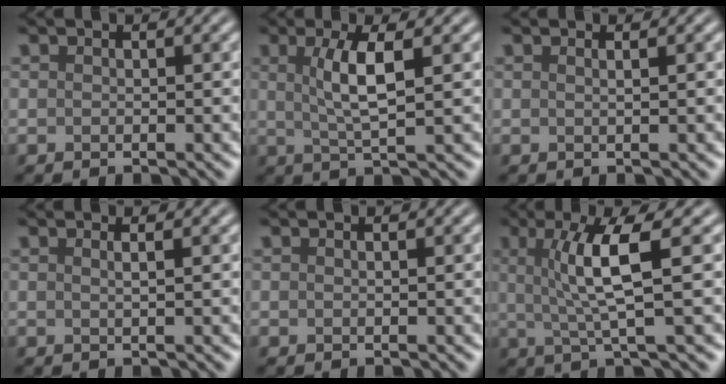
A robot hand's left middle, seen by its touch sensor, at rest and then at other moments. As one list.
[{"total": 4.1, "force": [0.9, 0.8, 3.9], "torque": [-0.076, -0.001, 0.019]}, {"total": 1.1, "force": [0.5, 0.5, 0.9], "torque": [-0.002, -0.001, -0.006]}, {"total": 1.5, "force": [0.6, 0.7, 1.2], "torque": [-0.005, 0.000, -0.007]}, {"total": 0.0}, {"total": 5.5, "force": [0.9, 0.9, 5.4], "torque": [-0.099, 0.004, 0.021]}]